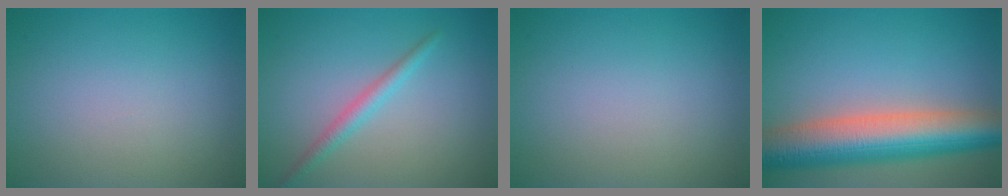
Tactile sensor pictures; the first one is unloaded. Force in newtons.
{"total": 1.9, "press": 1.9, "slide": 0.1}
{"total": 0.0}
{"total": 10.2, "press": 10.2, "slide": 0.6}